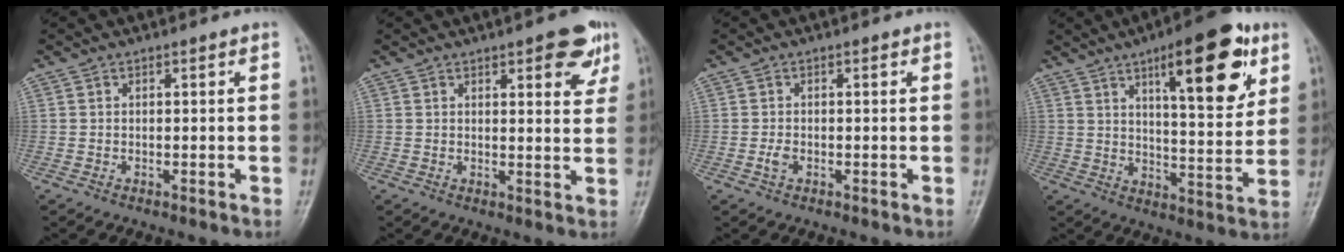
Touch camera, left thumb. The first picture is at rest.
{"total": 7.8, "force": [4.1, 2.9, 5.9], "torque": [-0.045, -0.016, 0.045]}
{"total": 1.6, "force": [-0.4, 1.0, 1.2], "torque": [-0.020, -0.001, -0.010]}
{"total": 19.1, "force": [8.8, 6.5, 15.7], "torque": [-0.187, -0.031, 0.125]}